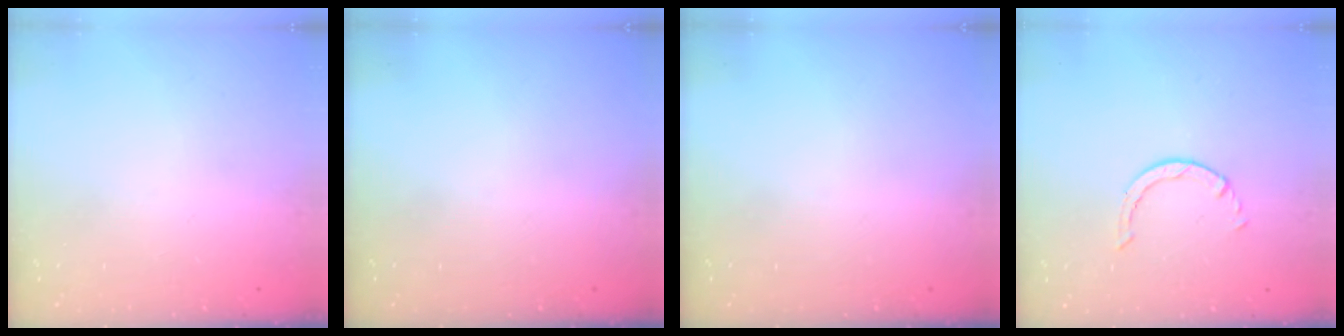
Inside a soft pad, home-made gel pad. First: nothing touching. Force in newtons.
{"total": 0.0}
{"total": 0.0}
{"total": 0.8, "press": 0.7, "slide": 0.1}